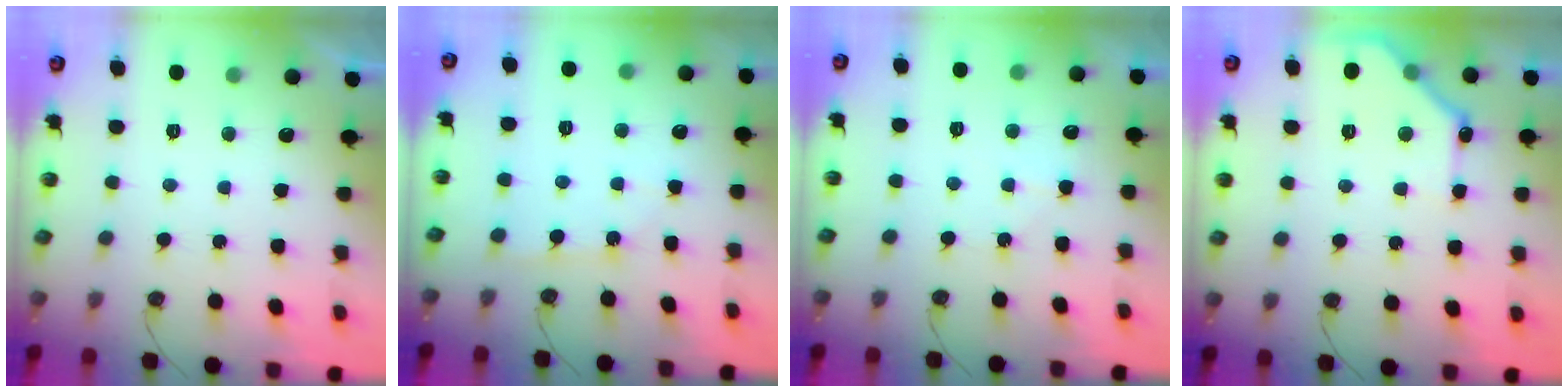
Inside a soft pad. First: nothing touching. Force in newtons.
{"total": 3.2, "press": 3.2, "slide": 0.5}
{"total": 5.7, "press": 5.7, "slide": 0.6}
{"total": 11.9, "press": 11.9, "slide": 0.6}